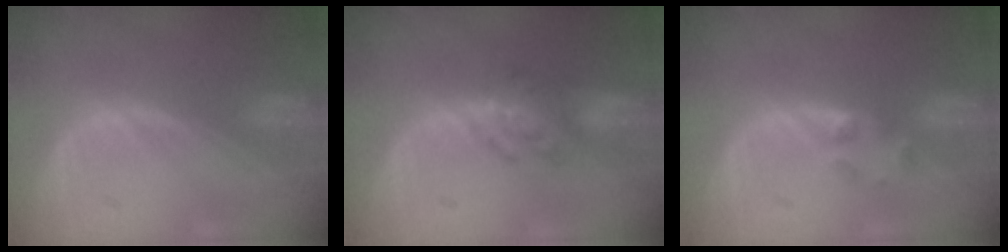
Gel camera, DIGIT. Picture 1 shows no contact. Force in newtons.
{"total": 5.1, "press": 5.0, "slide": 1.2}
{"total": 1.9, "press": 1.7, "slide": 0.8}